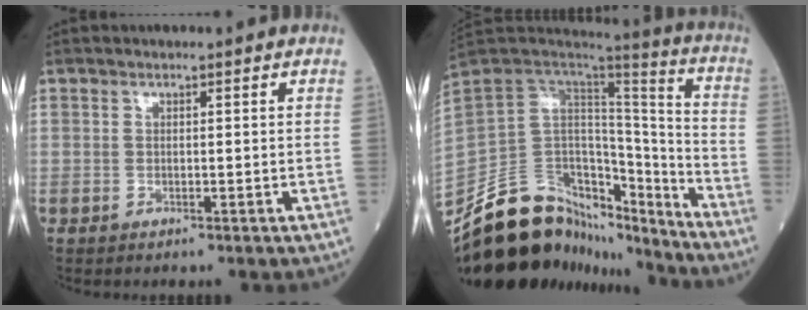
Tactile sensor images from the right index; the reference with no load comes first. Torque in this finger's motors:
{"motor_torque": [1.03, -1.11, 0.29, 0.00]}